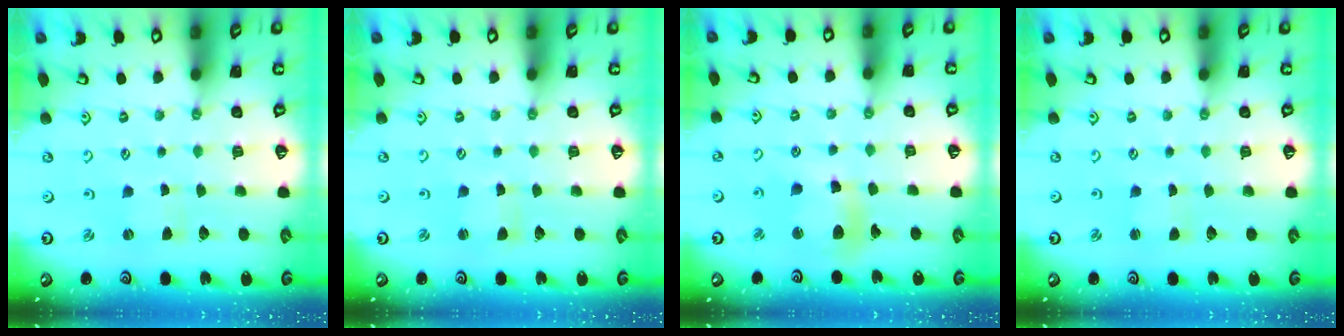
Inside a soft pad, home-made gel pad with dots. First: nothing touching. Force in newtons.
{"total": 1.2, "press": 1.1, "slide": 0.3}
{"total": 11.0, "press": 10.8, "slide": 1.9}
{"total": 1.1, "press": 1.1, "slide": 0.2}